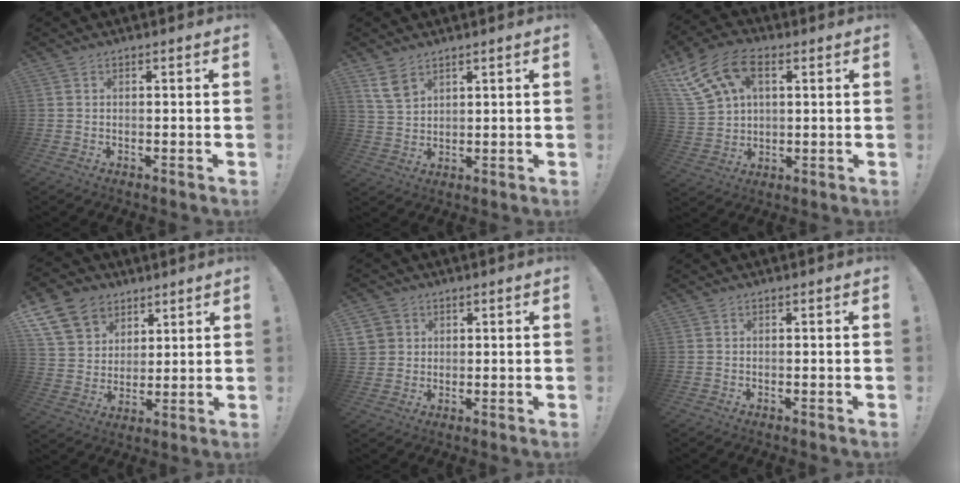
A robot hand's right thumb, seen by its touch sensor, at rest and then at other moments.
{"total": 7.4, "force": [4.6, 4.8, 3.2], "torque": [-0.059, -0.018, 0.095]}
{"total": 14.9, "force": [6.5, 10.0, 8.9], "torque": [-0.172, -0.023, 0.126]}
{"total": 14.7, "force": [7.7, 11.2, 5.5], "torque": [-0.090, -0.040, 0.157]}
{"total": 4.8, "force": [2.0, 4.4, 0.6], "torque": [-0.014, -0.007, 0.040]}
{"total": 0.0}